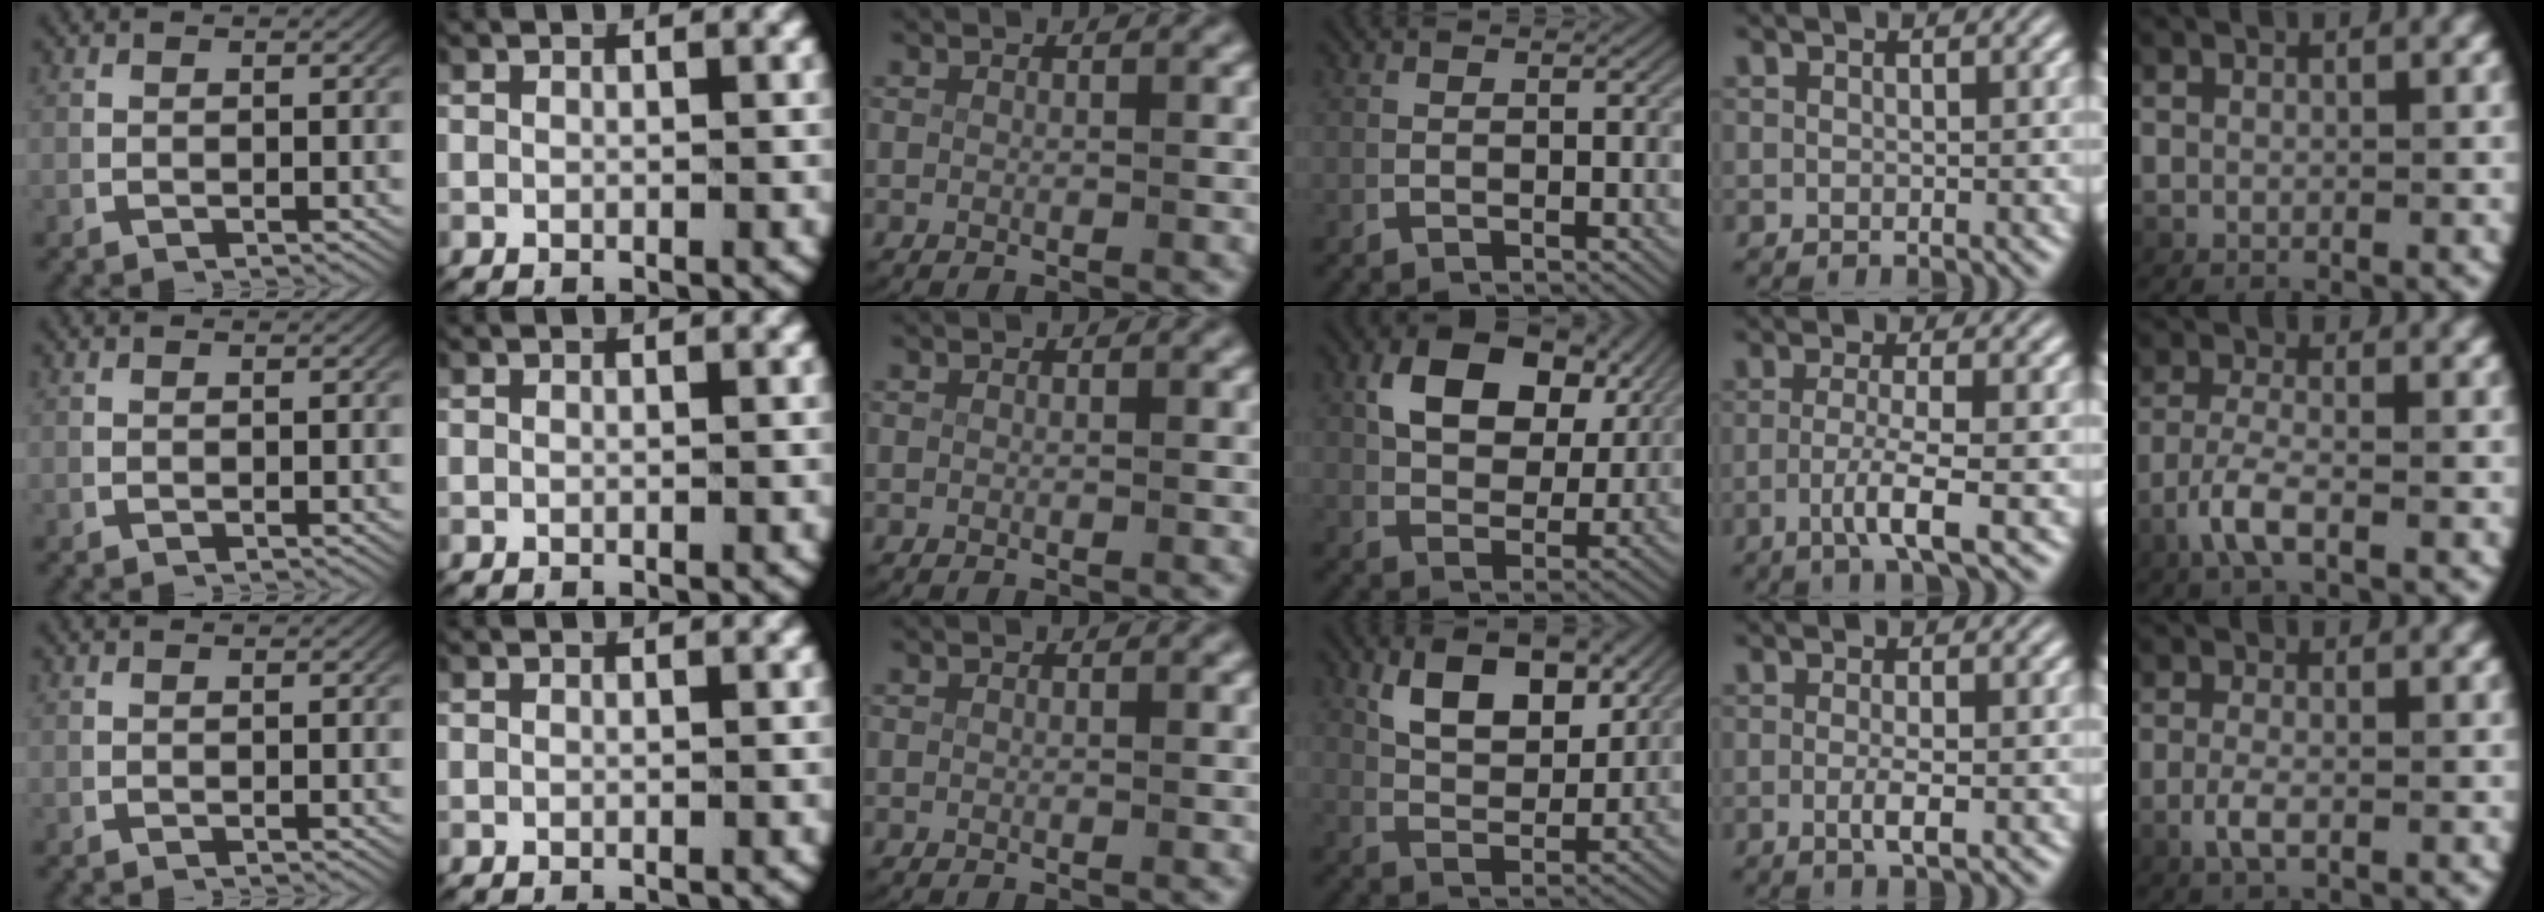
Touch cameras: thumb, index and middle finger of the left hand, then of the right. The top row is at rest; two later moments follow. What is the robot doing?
{"motion": "lift_and_place", "object": "photo album"}